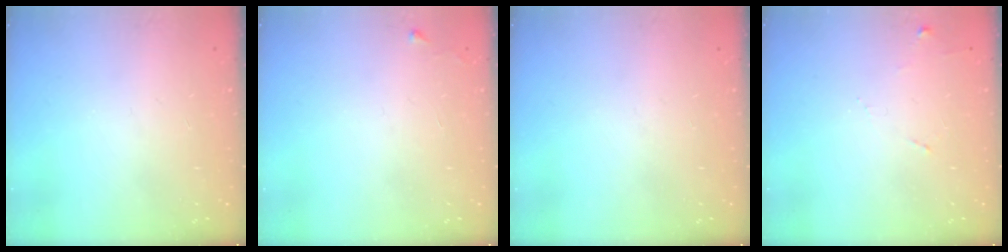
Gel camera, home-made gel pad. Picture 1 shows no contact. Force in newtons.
{"total": 3.5, "press": 3.4, "slide": 0.5}
{"total": 0.0}
{"total": 5.9, "press": 5.8, "slide": 0.7}